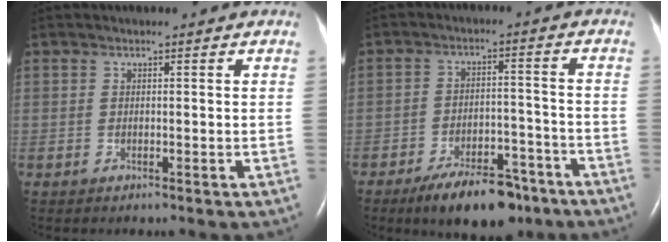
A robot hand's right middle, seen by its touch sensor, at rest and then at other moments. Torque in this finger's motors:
{"motor_torque": [1.10, -1.04, 0.18, 0.05]}